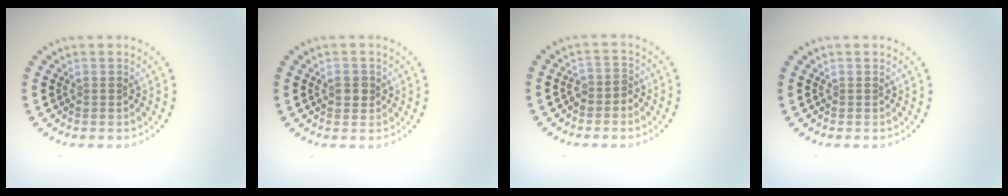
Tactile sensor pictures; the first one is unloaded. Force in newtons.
{"total": 1.4, "press": 1.4, "slide": 0.4}
{"total": 1.5, "press": 1.2, "slide": 0.9}
{"total": 0.0}